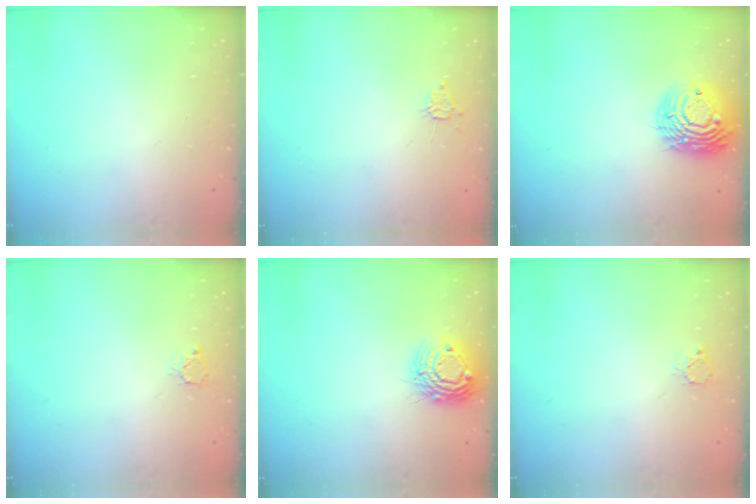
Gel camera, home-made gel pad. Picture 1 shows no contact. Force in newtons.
{"total": 3.6, "press": 3.6, "slide": 0.4}
{"total": 12.9, "press": 12.7, "slide": 2.2}
{"total": 3.0, "press": 3.0, "slide": 0.2}
{"total": 12.5, "press": 12.5, "slide": 1.1}
{"total": 3.0, "press": 3.0, "slide": 0.2}